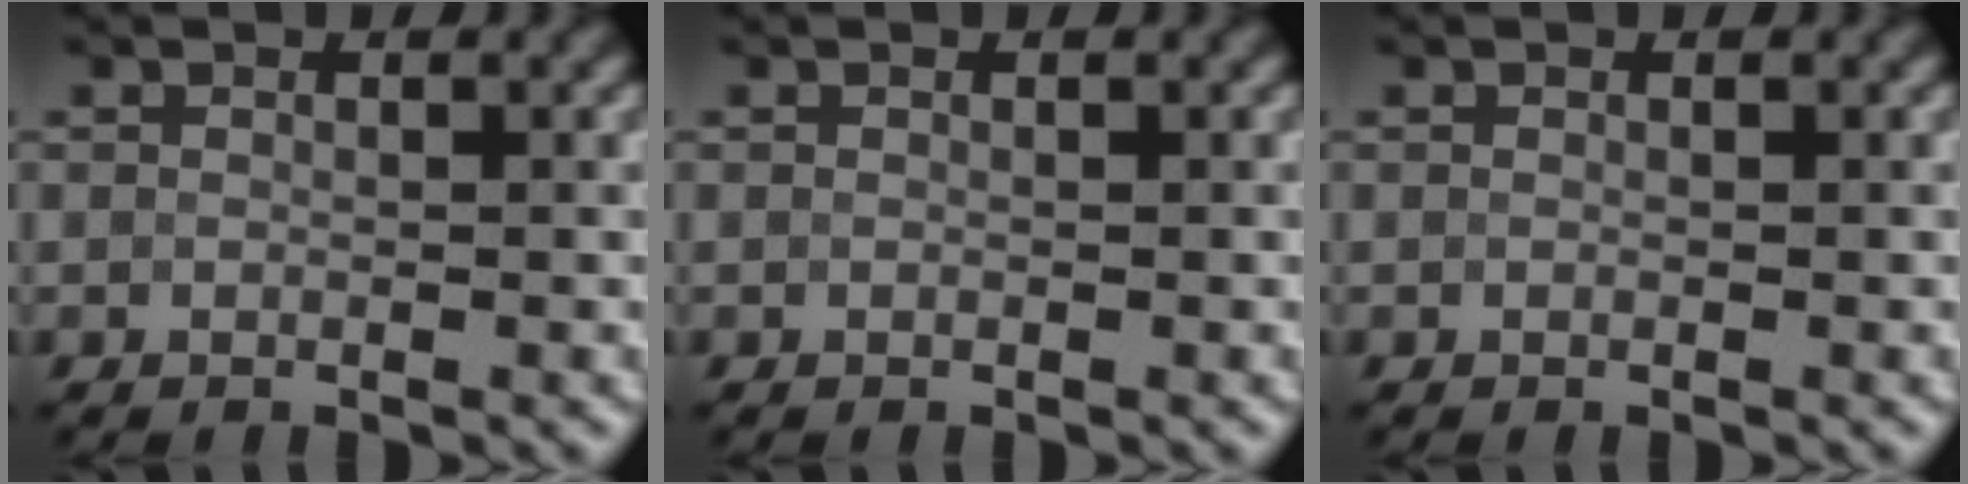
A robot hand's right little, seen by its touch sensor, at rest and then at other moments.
{"total": 0.0}
{"total": 0.0}